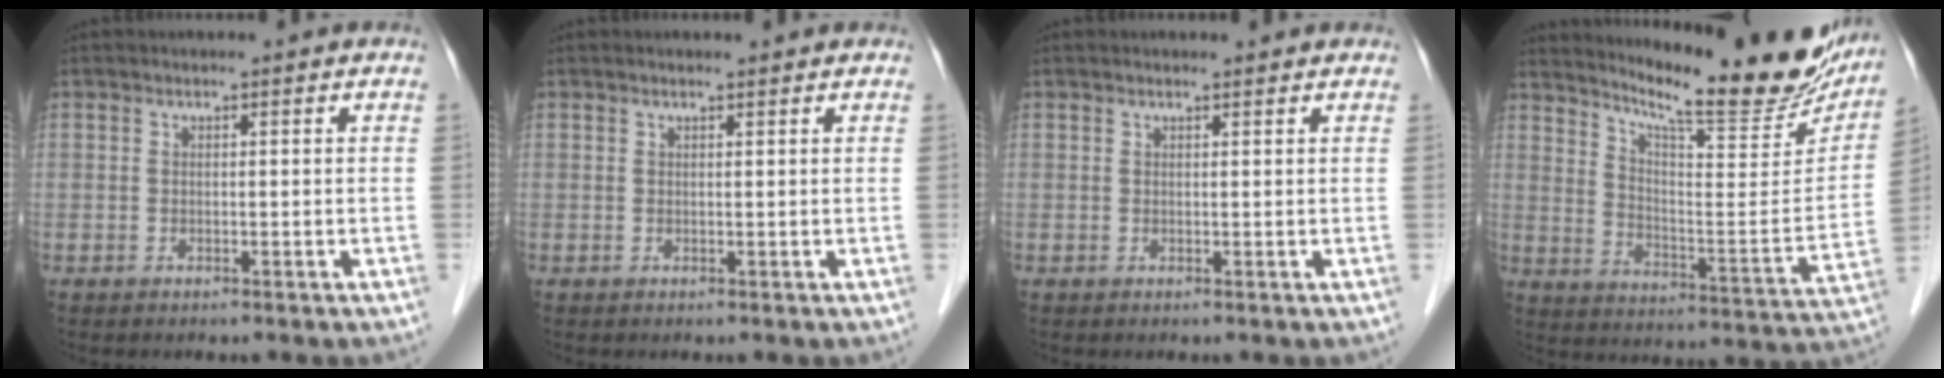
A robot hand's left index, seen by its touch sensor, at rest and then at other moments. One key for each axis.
{"total": 0.7, "fx": 0.7, "fy": 0.1, "fz": 0.3, "tx": -0.010, "ty": 0.004, "tz": 0.007}
{"total": 1.2, "fx": 1.1, "fy": 0.3, "fz": 0.5, "tx": -0.013, "ty": 0.005, "tz": 0.009}
{"total": 22.0, "fx": 19.4, "fy": 2.1, "fz": 10.2, "tx": -0.156, "ty": -0.074, "tz": 0.259}